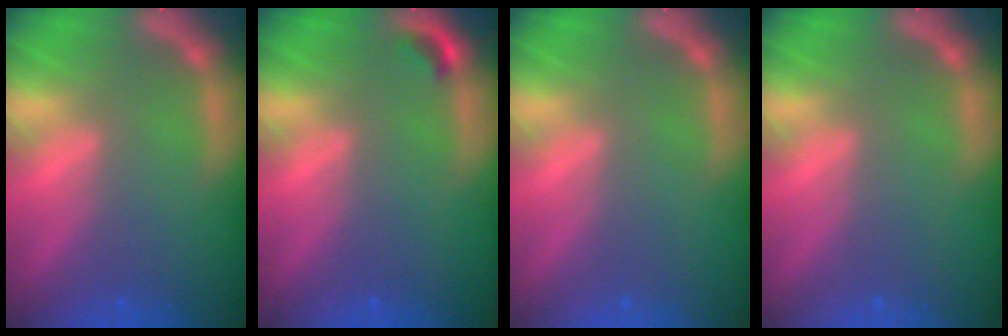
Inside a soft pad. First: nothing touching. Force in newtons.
{"total": 0.9}
{"total": 0.0}
{"total": 0.0}